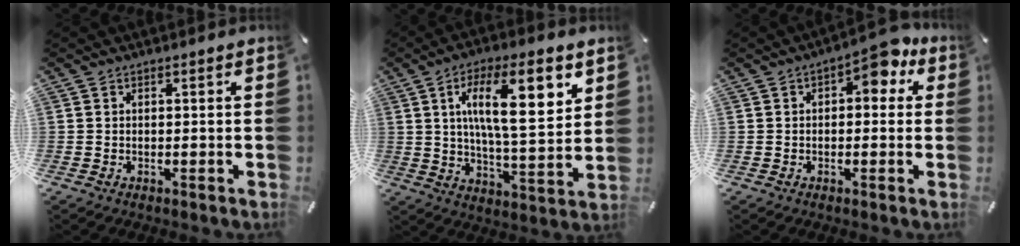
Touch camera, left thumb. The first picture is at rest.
{"total": 18.0, "force": [7.0, 6.2, 15.4], "torque": [-0.242, -0.018, 0.102]}
{"total": 6.3, "force": [2.8, 3.3, 4.5], "torque": [-0.057, -0.015, 0.039]}